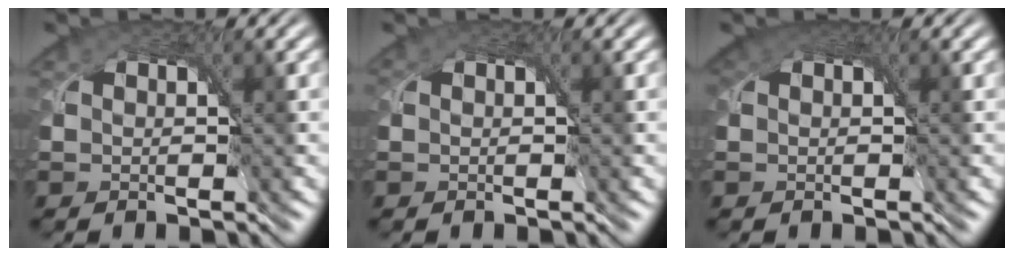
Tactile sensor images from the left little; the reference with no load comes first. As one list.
[{"total": 0.5, "force": [0.2, 0.4, 0.3], "torque": [-0.007, 0.001, 0.002]}, {"total": 2.3, "force": [1.2, 1.5, 1.3], "torque": [-0.025, 0.005, 0.013]}]